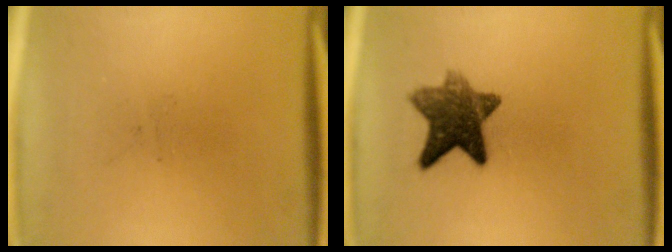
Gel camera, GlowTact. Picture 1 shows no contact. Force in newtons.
{"total": 9.0}